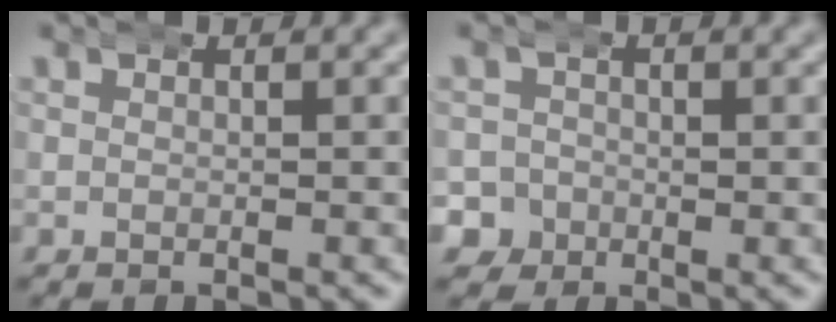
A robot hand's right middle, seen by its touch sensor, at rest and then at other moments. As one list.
[{"total": 4.4, "force": [-1.7, 4.0, 0.9], "torque": [-0.034, -0.018, -0.033]}]